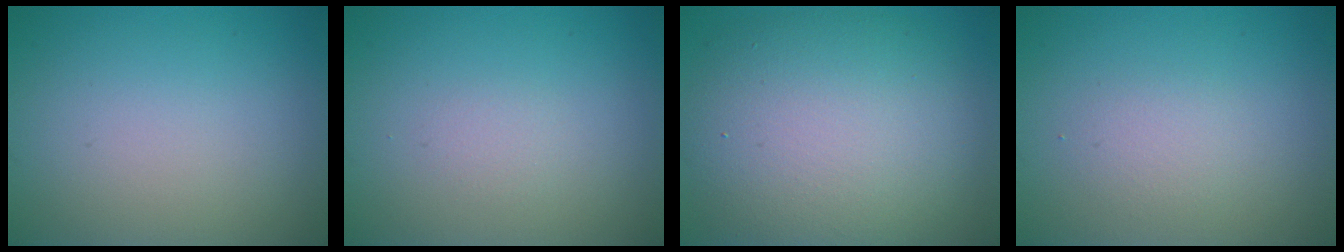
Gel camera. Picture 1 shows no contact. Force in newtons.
{"total": 0.7, "press": 0.7, "slide": 0.1}
{"total": 11.1, "press": 11.0, "slide": 1.2}
{"total": 1.4, "press": 1.4, "slide": 0.0}